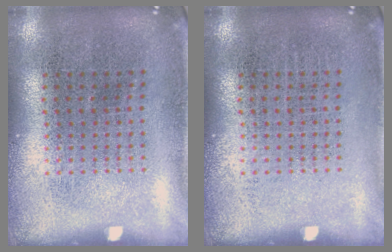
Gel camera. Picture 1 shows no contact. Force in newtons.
{"total": 0.0}